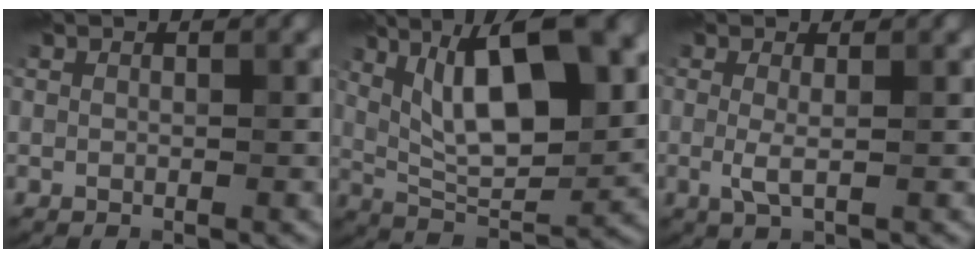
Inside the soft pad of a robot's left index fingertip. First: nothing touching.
{"total": 12.8, "force": [4.7, 4.6, 11.0], "torque": [-0.165, 0.009, 0.075]}
{"total": 1.7, "force": [-0.1, 0.3, 1.7], "torque": [-0.038, -0.003, -0.003]}